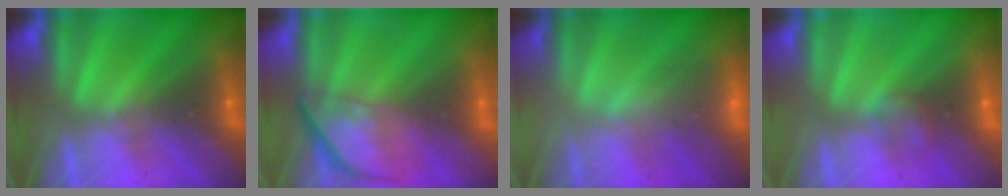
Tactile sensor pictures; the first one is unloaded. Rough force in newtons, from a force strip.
{"total": 3.8}
{"total": 2.3}
{"total": 1.2}